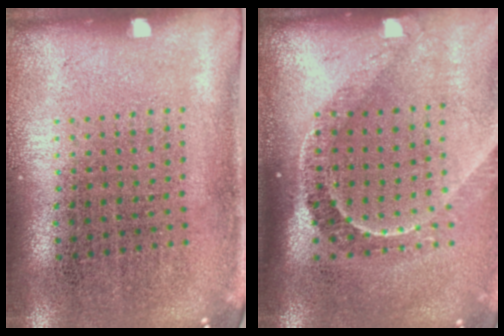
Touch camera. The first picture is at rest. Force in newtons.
{"total": 2.2, "press": 1.5, "slide": 1.6}